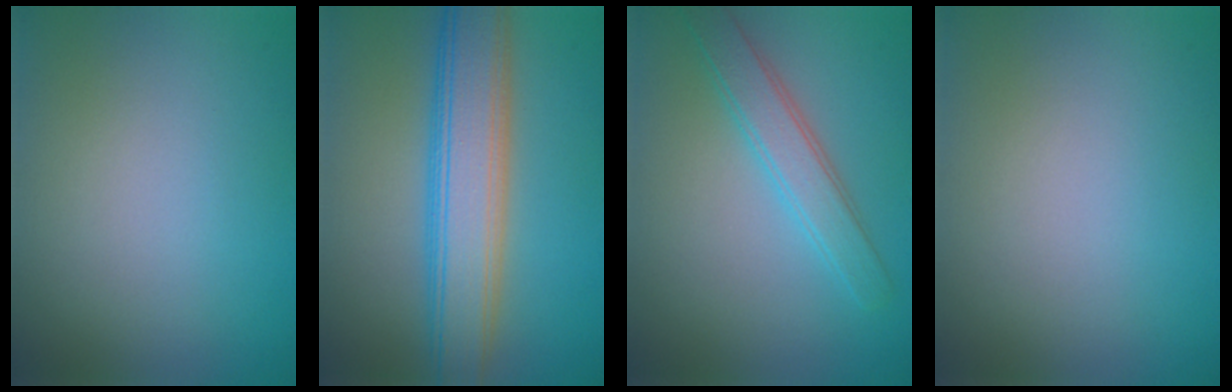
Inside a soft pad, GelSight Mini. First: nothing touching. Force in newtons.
{"total": 7.2, "press": 7.2, "slide": 0.4}
{"total": 3.2, "press": 3.2, "slide": 0.1}
{"total": 0.0}